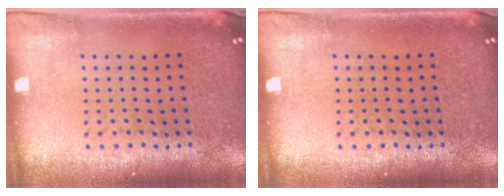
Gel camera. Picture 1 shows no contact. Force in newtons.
{"total": 0.0}